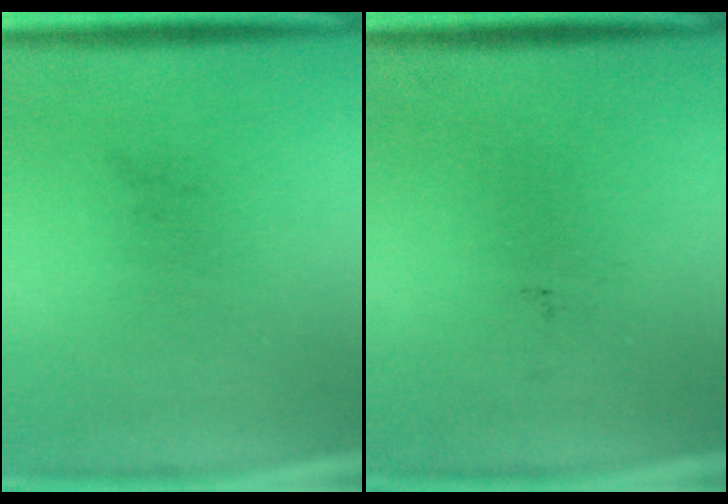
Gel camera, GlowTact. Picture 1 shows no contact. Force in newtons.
{"total": 0.0}